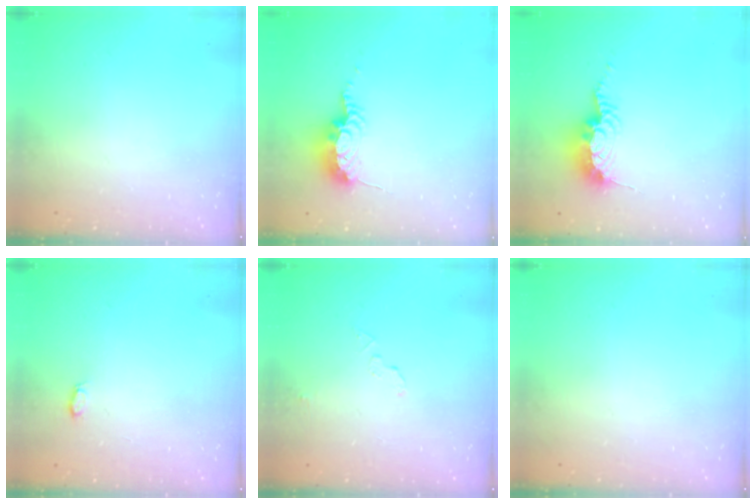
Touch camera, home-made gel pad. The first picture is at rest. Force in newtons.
{"total": 8.0, "press": 7.9, "slide": 0.9}
{"total": 9.2, "press": 9.2, "slide": 0.3}
{"total": 2.7, "press": 2.7, "slide": 0.3}
{"total": 2.9, "press": 2.9, "slide": 0.3}
{"total": 0.0}